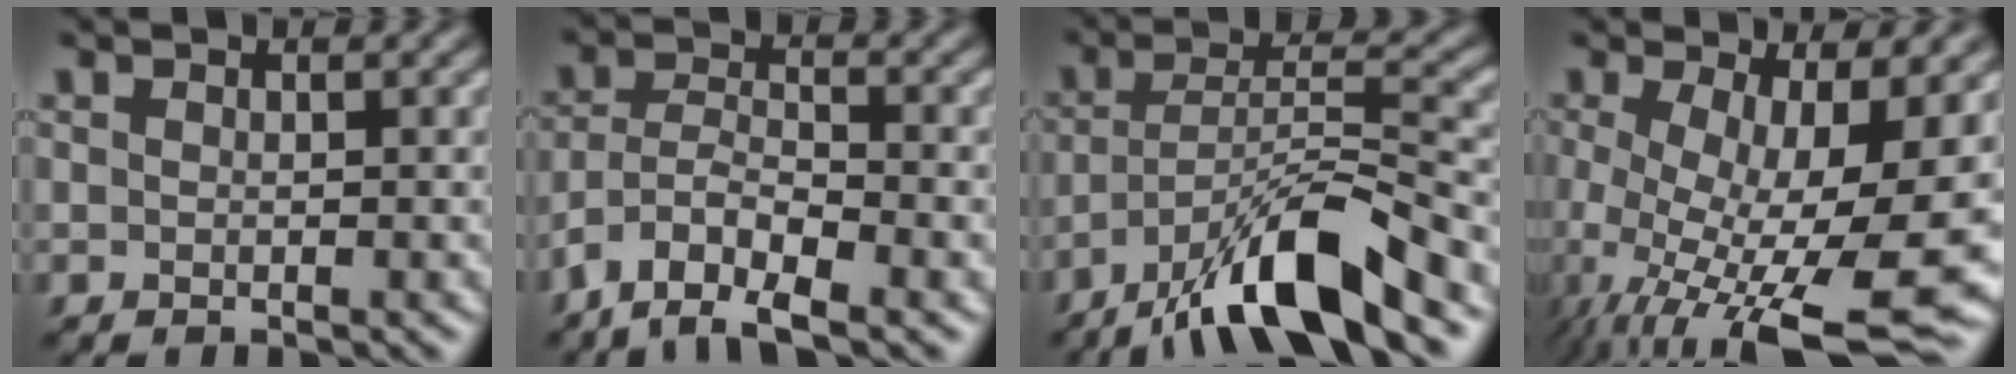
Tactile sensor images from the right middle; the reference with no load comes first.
{"total": 5.9, "force": [-4.2, 2.0, 3.7], "torque": [-0.064, 0.003, -0.082]}
{"total": 10.1, "force": [-6.8, 2.0, 7.2], "torque": [-0.122, 0.012, -0.125]}
{"total": 14.9, "force": [-3.6, 4.9, 13.6], "torque": [-0.231, -0.034, -0.041]}